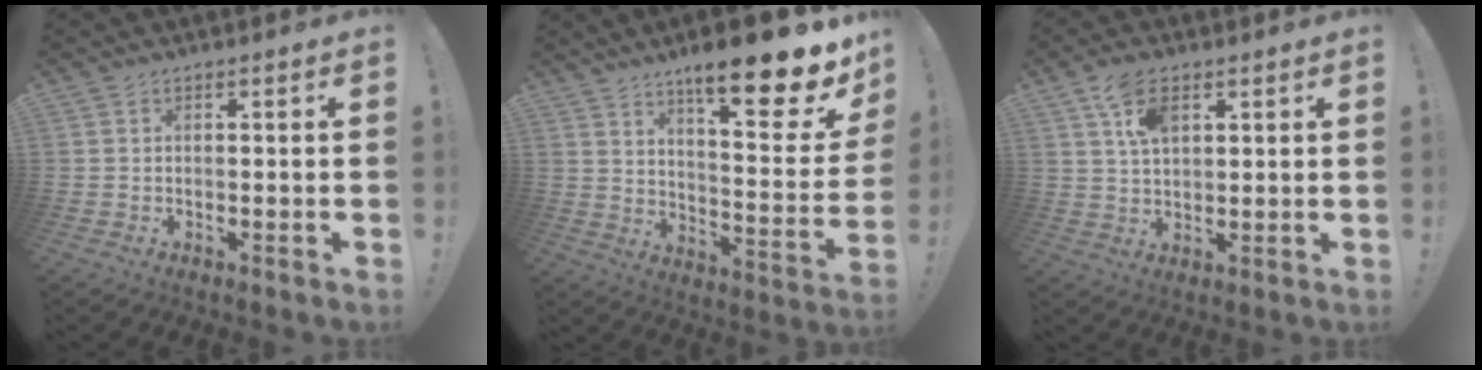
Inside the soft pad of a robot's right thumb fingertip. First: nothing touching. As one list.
[{"total": 21.2, "force": [13.8, 4.1, 15.6], "torque": [-0.220, -0.103, 0.209]}, {"total": 8.5, "force": [4.1, 4.9, 5.6], "torque": [-0.102, 0.000, 0.077]}]